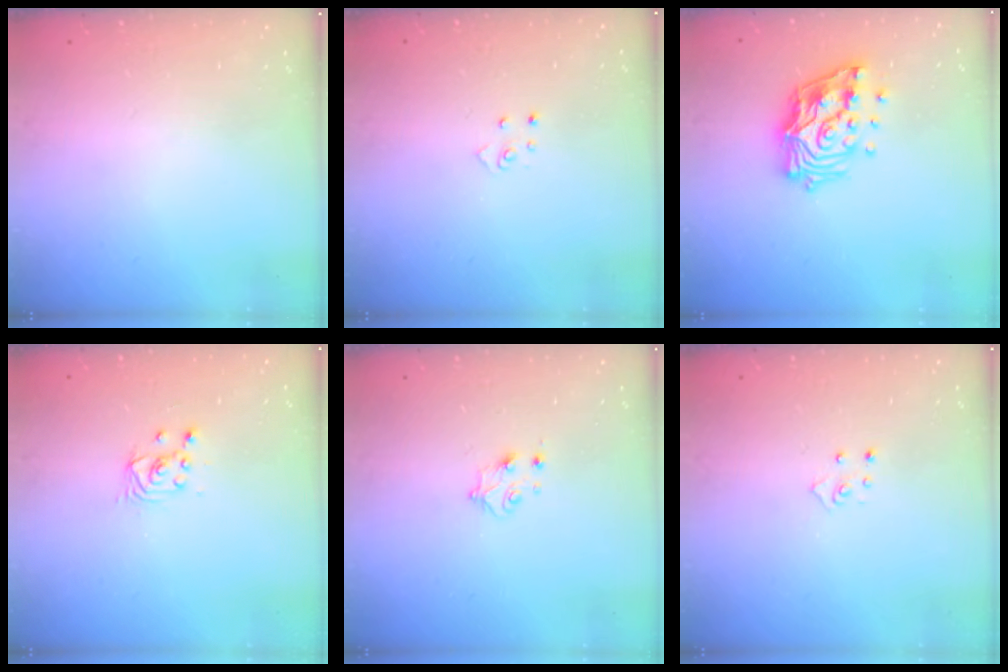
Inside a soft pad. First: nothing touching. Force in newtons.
{"total": 2.6, "press": 2.6, "slide": 0.3}
{"total": 15.5, "press": 15.4, "slide": 1.8}
{"total": 2.2, "press": 2.2, "slide": 0.3}
{"total": 4.4, "press": 4.4, "slide": 0.5}
{"total": 3.9, "press": 3.9, "slide": 0.3}